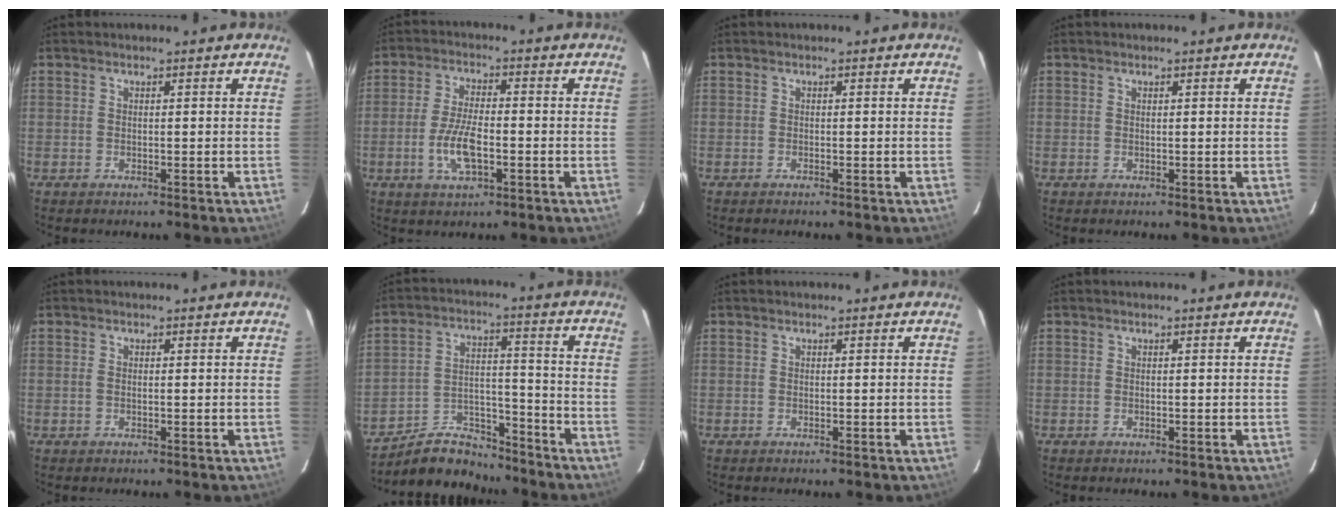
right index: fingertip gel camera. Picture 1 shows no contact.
{"total": 8.0, "force": [-2.4, 3.1, 7.0], "torque": [-0.146, -0.003, -0.045]}
{"total": 0.0}
{"total": 0.0}
{"total": 0.7, "force": [0.0, 0.4, 0.6], "torque": [-0.014, 0.000, -0.002]}
{"total": 11.5, "force": [-10.3, 4.4, 2.2], "torque": [-0.053, 0.033, -0.168]}
{"total": 0.0}
{"total": 0.0}